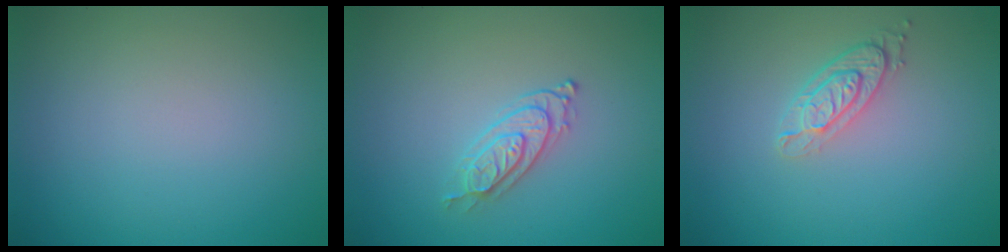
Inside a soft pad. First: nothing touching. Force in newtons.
{"total": 2.3, "press": 2.1, "slide": 0.9}
{"total": 2.8, "press": 2.2, "slide": 1.7}